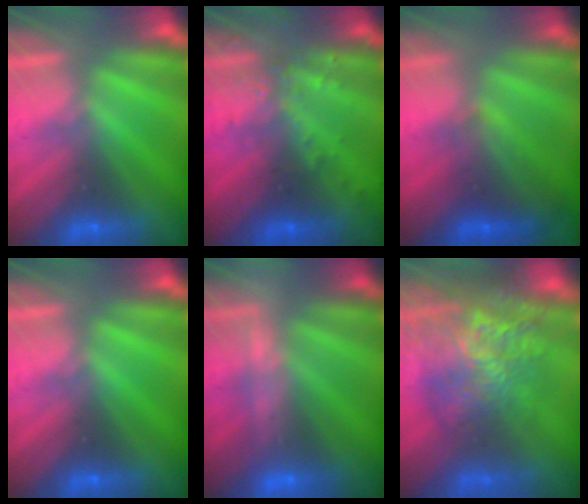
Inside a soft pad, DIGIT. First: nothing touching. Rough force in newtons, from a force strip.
{"total": 3.3}
{"total": 2.1}
{"total": 0.0}
{"total": 2.3}
{"total": 11.6}